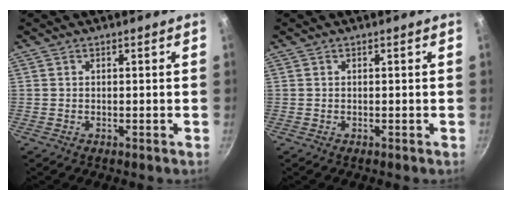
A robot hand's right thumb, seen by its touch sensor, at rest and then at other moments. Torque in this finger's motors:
{"motor_torque": [0.00, 0.00, 0.01, 0.01, 0.00]}